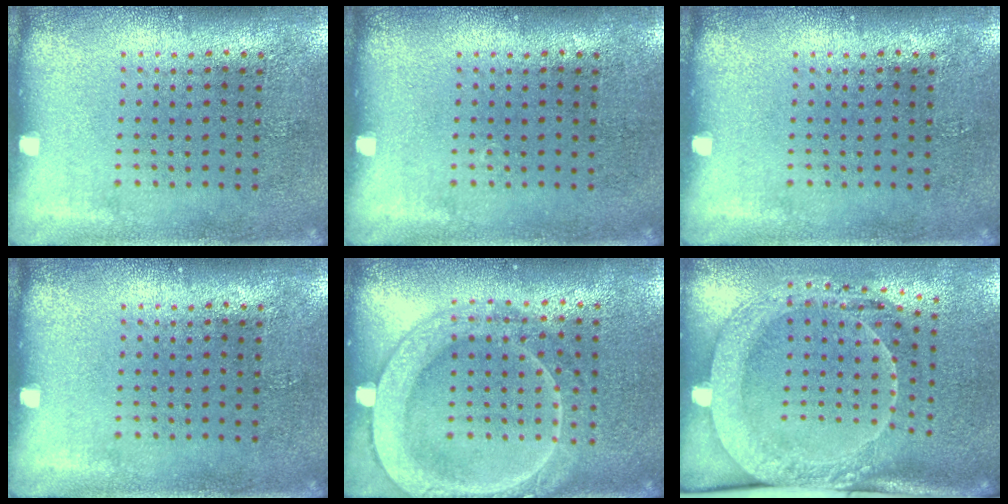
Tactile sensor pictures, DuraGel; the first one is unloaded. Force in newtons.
{"total": 0.0}
{"total": 0.0}
{"total": 0.0}
{"total": 2.0, "press": 2.0, "slide": 0.2}
{"total": 2.1, "press": 2.0, "slide": 0.5}